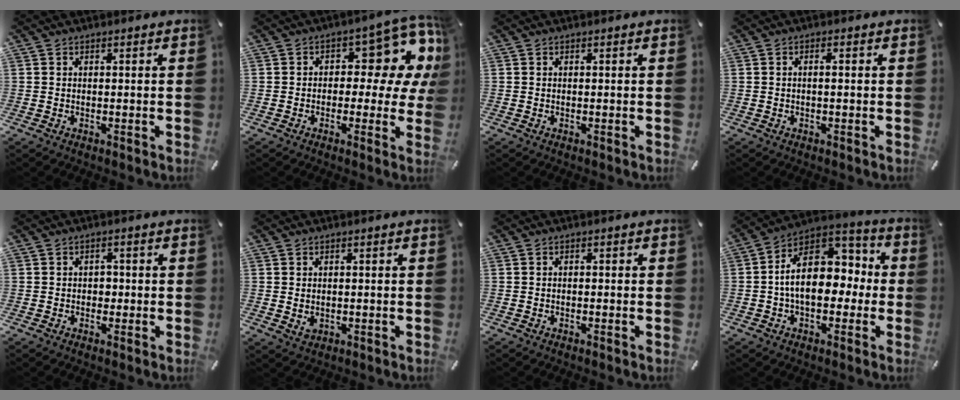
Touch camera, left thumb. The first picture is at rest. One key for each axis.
{"total": 11.9, "fx": 4.8, "fy": 6.1, "fz": 9.0, "tx": -0.104, "ty": -0.045, "tz": 0.077}
{"total": 0.0}
{"total": 1.3, "fx": -0.2, "fy": 0.3, "fz": 1.2, "tx": -0.023, "ty": 0.001, "tz": -0.005}
{"total": 1.8, "fx": -0.3, "fy": 1.6, "fz": 0.9, "tx": -0.011, "ty": 0.003, "tz": -0.012}
{"total": 1.7, "fx": 0.1, "fy": 1.5, "fz": 0.8, "tx": -0.016, "ty": 0.002, "tz": 0.002}
{"total": 0.8, "fx": -0.6, "fy": 0.3, "fz": 0.5, "tx": -0.011, "ty": 0.001, "tz": -0.012}
{"total": 16.6, "fx": 0.3, "fy": 11.5, "fz": 12.0, "tx": -0.184, "ty": 0.003, "tz": 0.005}